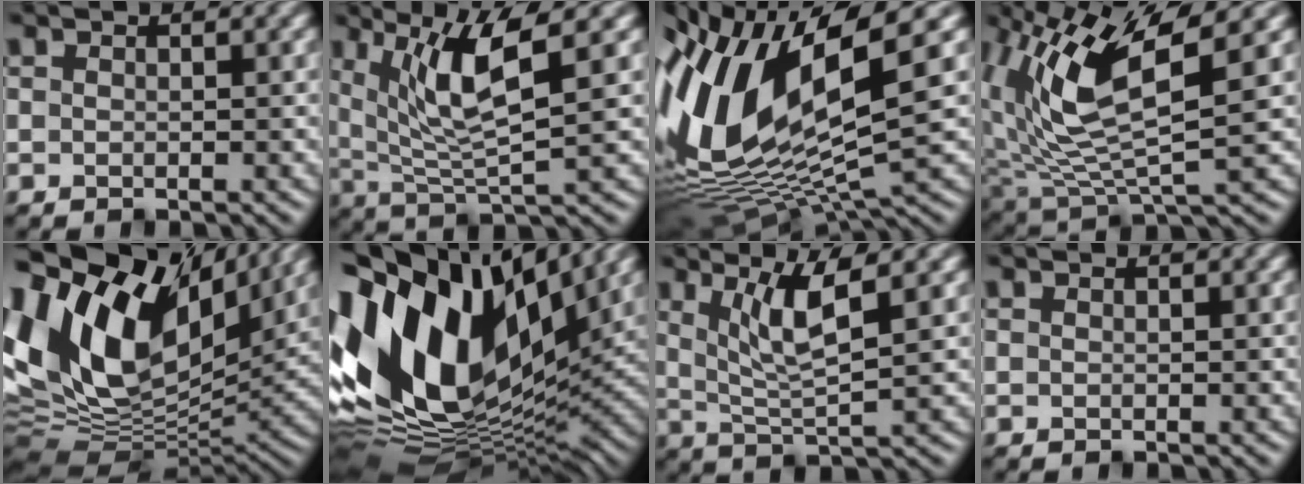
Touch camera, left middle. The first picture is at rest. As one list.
[{"total": 7.0, "force": [2.6, 1.7, 6.3], "torque": [-0.121, -0.001, 0.050]}, {"total": 15.6, "force": [2.3, 6.8, 13.8], "torque": [-0.298, 0.000, 0.048]}, {"total": 10.5, "force": [4.1, 3.4, 9.0], "torque": [-0.185, 0.006, 0.081]}, {"total": 18.0, "force": [5.3, 11.0, 13.2], "torque": [-0.289, 0.030, 0.082]}, {"total": 18.6, "force": [5.6, 10.0, 14.6], "torque": [-0.295, 0.031, 0.079]}, {"total": 5.0, "force": [1.8, 1.0, 4.6], "torque": [-0.085, -0.004, 0.036]}, {"total": 0.0}]